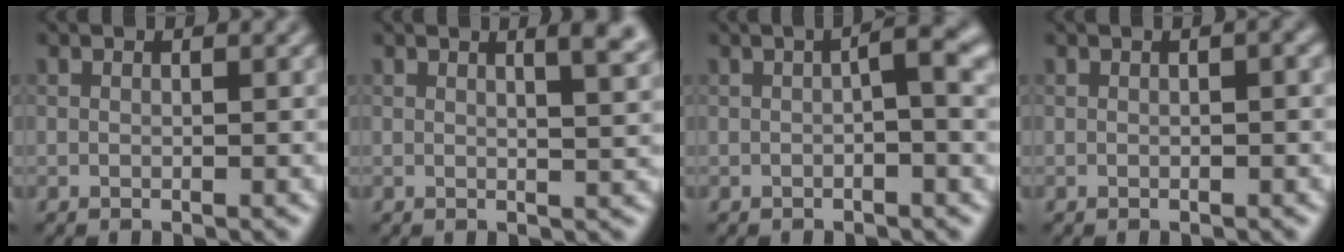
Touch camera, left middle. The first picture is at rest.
{"total": 4.7, "force": [2.2, 1.7, 3.7], "torque": [-0.024, 0.013, 0.015]}
{"total": 2.7, "force": [0.0, 0.4, 2.6], "torque": [-0.040, 0.008, -0.002]}
{"total": 1.1, "force": [0.1, 0.2, 1.1], "torque": [-0.017, 0.004, 0.002]}